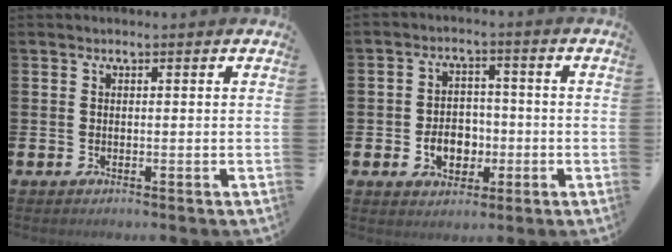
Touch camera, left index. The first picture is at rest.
{"total": 5.0, "force": [-1.4, 3.9, 2.9], "torque": [-0.041, 0.002, -0.032]}